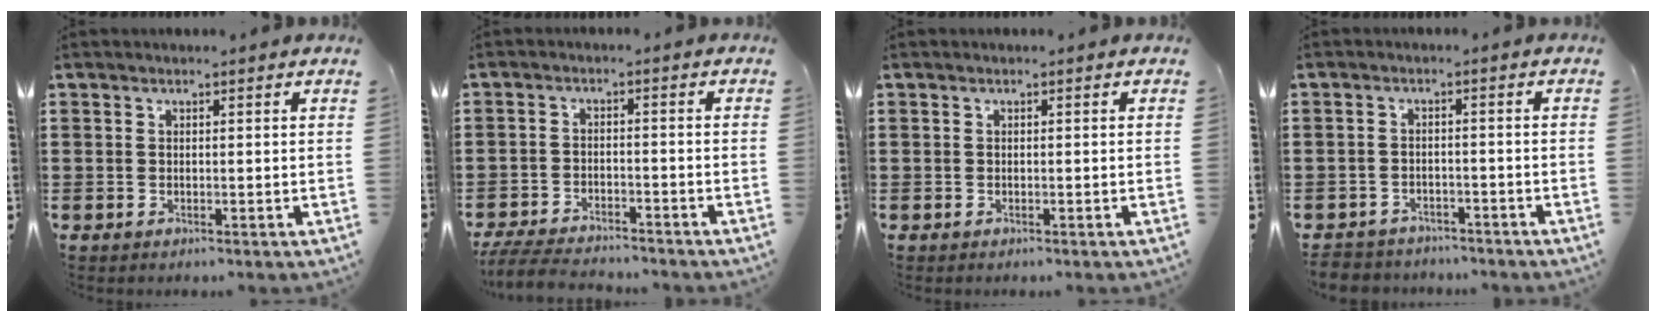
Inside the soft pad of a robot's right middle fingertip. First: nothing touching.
{"total": 5.1, "force": [-4.9, 0.5, 1.3], "torque": [-0.031, -0.002, -0.098]}
{"total": 0.0}
{"total": 2.8, "force": [-2.8, 0.4, -0.2], "torque": [-0.005, -0.005, -0.060]}